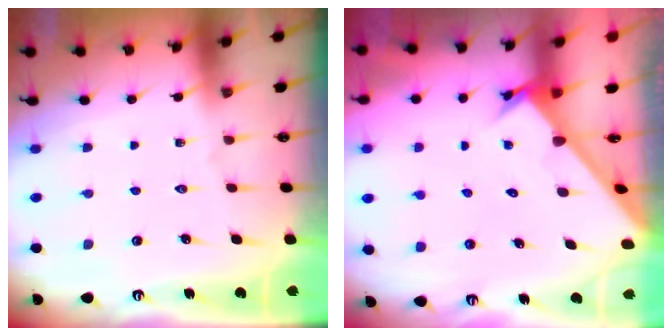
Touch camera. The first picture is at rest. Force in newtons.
{"total": 2.4, "press": 2.4, "slide": 0.2}